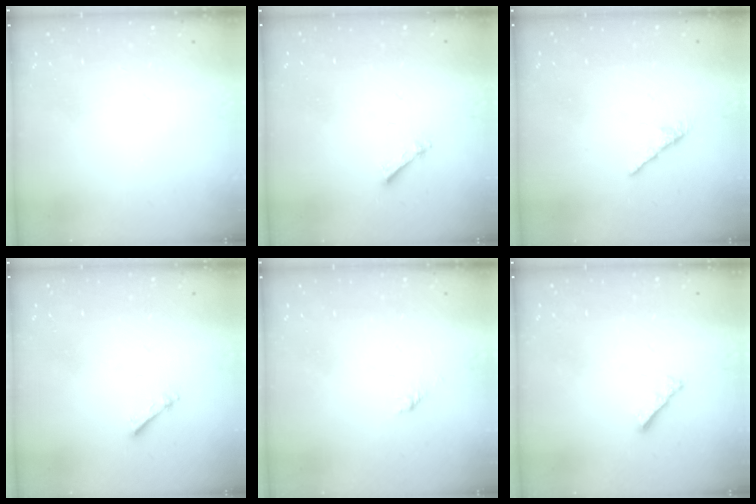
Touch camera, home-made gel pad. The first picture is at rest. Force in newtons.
{"total": 3.2, "press": 3.2, "slide": 0.3}
{"total": 0.0}
{"total": 2.5, "press": 2.5, "slide": 0.3}
{"total": 1.5, "press": 1.4, "slide": 0.5}
{"total": 2.8, "press": 2.7, "slide": 0.6}